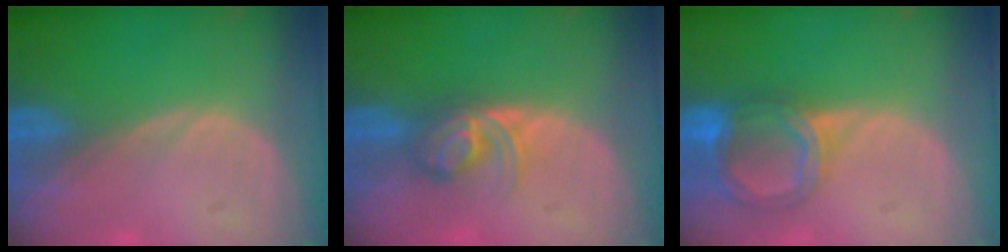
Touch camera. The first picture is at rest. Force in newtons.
{"total": 5.7, "press": 4.9, "slide": 2.9}
{"total": 6.4, "press": 5.9, "slide": 2.7}